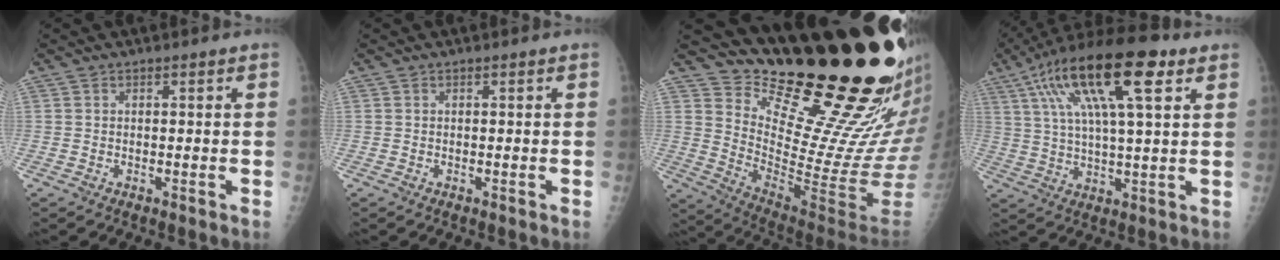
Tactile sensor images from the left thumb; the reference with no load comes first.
{"total": 0.0}
{"total": 29.1, "force": [20.8, 7.3, 19.1], "torque": [-0.253, -0.149, 0.312]}
{"total": 20.0, "force": [8.9, 5.8, 17.0], "torque": [-0.302, 0.005, 0.148]}